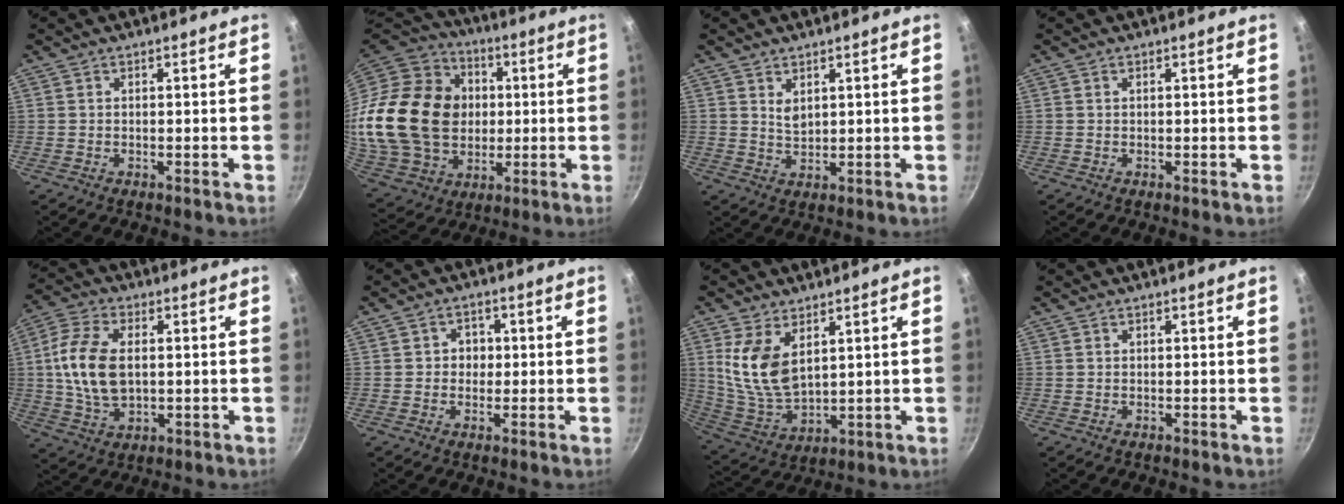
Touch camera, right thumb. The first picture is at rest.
{"total": 30.5, "force": [1.7, 23.7, 19.1], "torque": [-0.356, 0.020, 0.046]}
{"total": 2.7, "force": [1.5, 1.5, 1.7], "torque": [-0.028, -0.013, 0.030]}
{"total": 0.0}
{"total": 12.5, "force": [1.0, 7.4, 10.0], "torque": [-0.191, 0.007, 0.017]}
{"total": 3.4, "force": [0.1, 3.1, 1.3], "torque": [0.003, 0.004, -0.004]}
{"total": 11.6, "force": [4.2, 6.4, 8.8], "torque": [-0.168, -0.035, 0.096]}
{"total": 0.0}